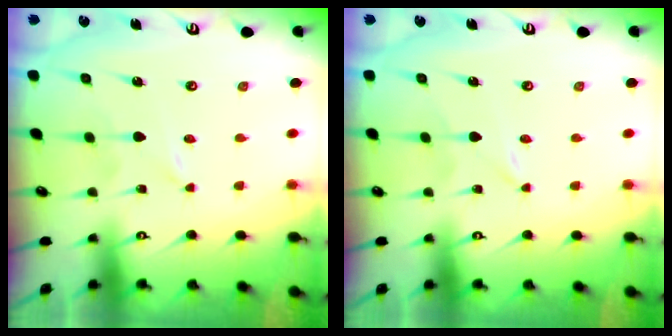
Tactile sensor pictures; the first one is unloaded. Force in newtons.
{"total": 0.0}